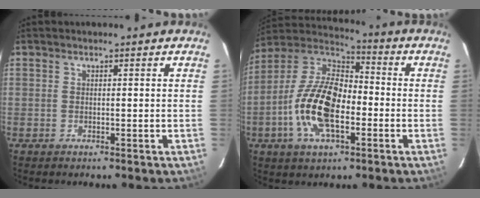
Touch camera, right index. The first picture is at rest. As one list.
[{"total": 16.8, "force": [-4.7, 7.9, 14.1], "torque": [-0.292, 0.001, -0.094]}]